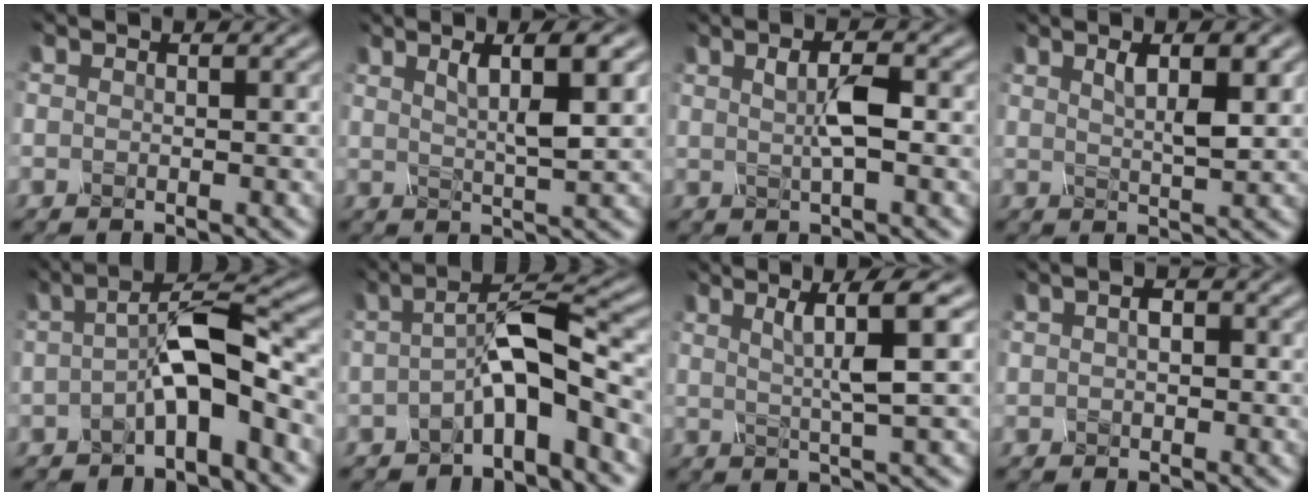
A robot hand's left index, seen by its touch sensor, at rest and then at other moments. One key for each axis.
{"total": 3.9, "fx": 1.5, "fy": 0.8, "fz": 3.5, "tx": -0.051, "ty": 0.000, "tz": 0.026}
{"total": 2.7, "fx": 0.0, "fy": 0.7, "fz": 2.6, "tx": -0.046, "ty": 0.003, "tz": 0.000}
{"total": 3.4, "fx": 1.1, "fy": 1.0, "fz": 3.0, "tx": -0.048, "ty": 0.000, "tz": 0.020}
{"total": 5.9, "fx": -1.3, "fy": 1.7, "fz": 5.5, "tx": -0.091, "ty": 0.015, "tz": -0.031}
{"total": 5.5, "fx": -1.5, "fy": 1.4, "fz": 5.1, "tx": -0.083, "ty": 0.017, "tz": -0.034}
{"total": 4.4, "fx": 1.3, "fy": 0.5, "fz": 4.2, "tx": -0.062, "ty": 0.006, "tz": 0.022}
{"total": 1.6, "fx": 0.0, "fy": 1.2, "fz": 1.0, "tx": -0.016, "ty": 0.004, "tz": 0.004}